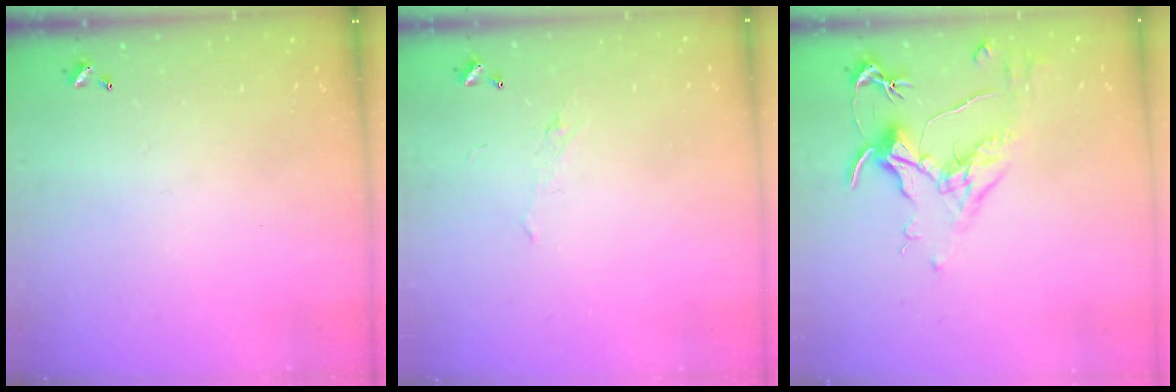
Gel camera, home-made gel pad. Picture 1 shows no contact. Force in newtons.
{"total": 0.9, "press": 0.5, "slide": 0.7}
{"total": 1.8, "press": 1.6, "slide": 0.9}